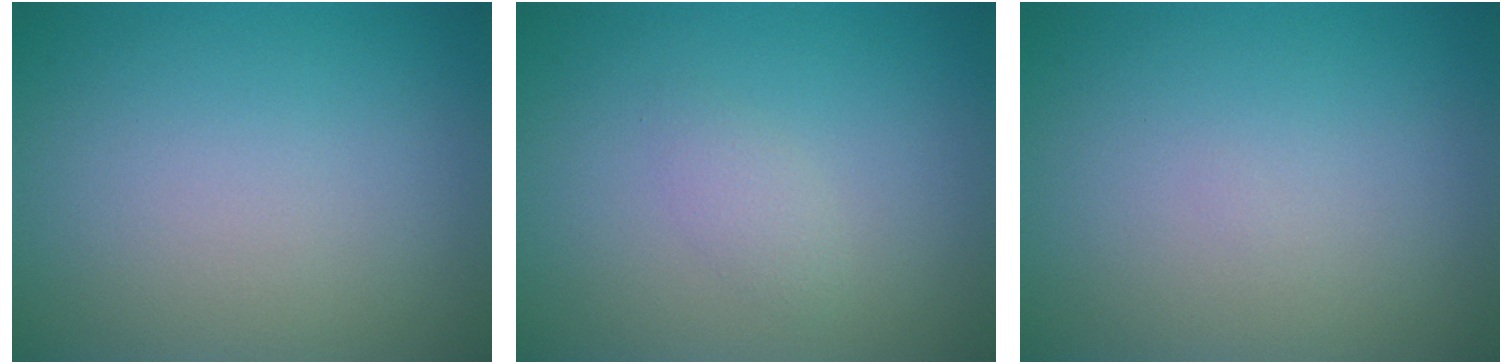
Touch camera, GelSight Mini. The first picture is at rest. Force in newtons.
{"total": 1.2, "press": 1.2, "slide": 0.1}
{"total": 0.0}